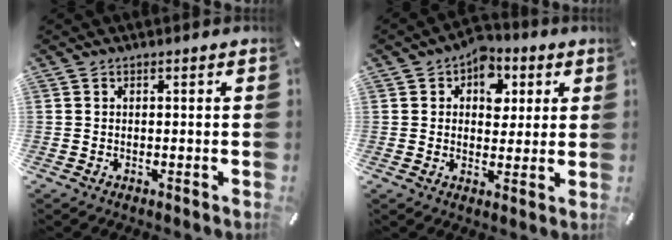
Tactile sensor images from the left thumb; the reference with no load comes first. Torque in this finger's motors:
{"motor_torque": [1.41, 1.41, 0.82, -0.56, 0.21]}